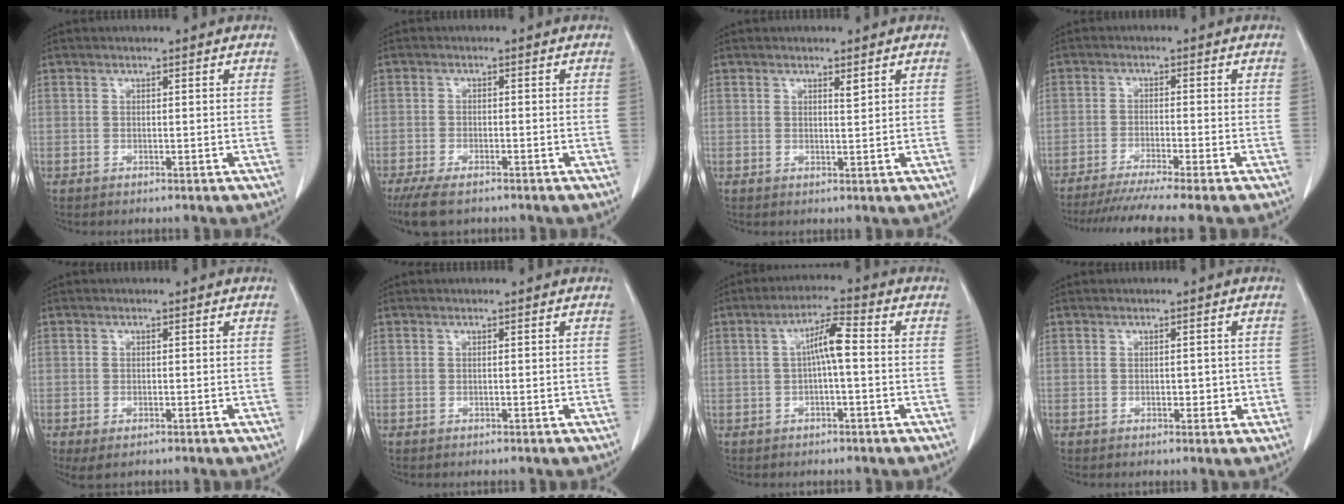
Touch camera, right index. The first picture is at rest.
{"total": 7.1, "force": [-5.1, 2.7, 4.2], "torque": [-0.075, -0.012, -0.084]}
{"total": 1.5, "force": [0.9, 0.4, 1.2], "torque": [-0.026, -0.002, 0.017]}
{"total": 10.3, "force": [-8.6, -0.9, 5.5], "torque": [-0.080, -0.022, -0.135]}
{"total": 3.7, "force": [-1.7, 1.9, 2.8], "torque": [-0.058, -0.006, -0.024]}
{"total": 0.0}
{"total": 5.7, "force": [0.3, 1.1, 5.6], "torque": [-0.107, 0.020, 0.004]}
{"total": 2.9, "force": [-0.3, 1.6, 2.4], "torque": [-0.039, 0.009, 0.003]}